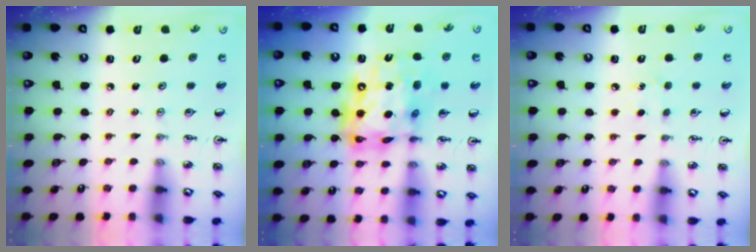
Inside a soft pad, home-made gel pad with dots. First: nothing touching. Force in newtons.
{"total": 17.7, "press": 17.5, "slide": 2.3}
{"total": 5.1, "press": 5.1, "slide": 0.6}